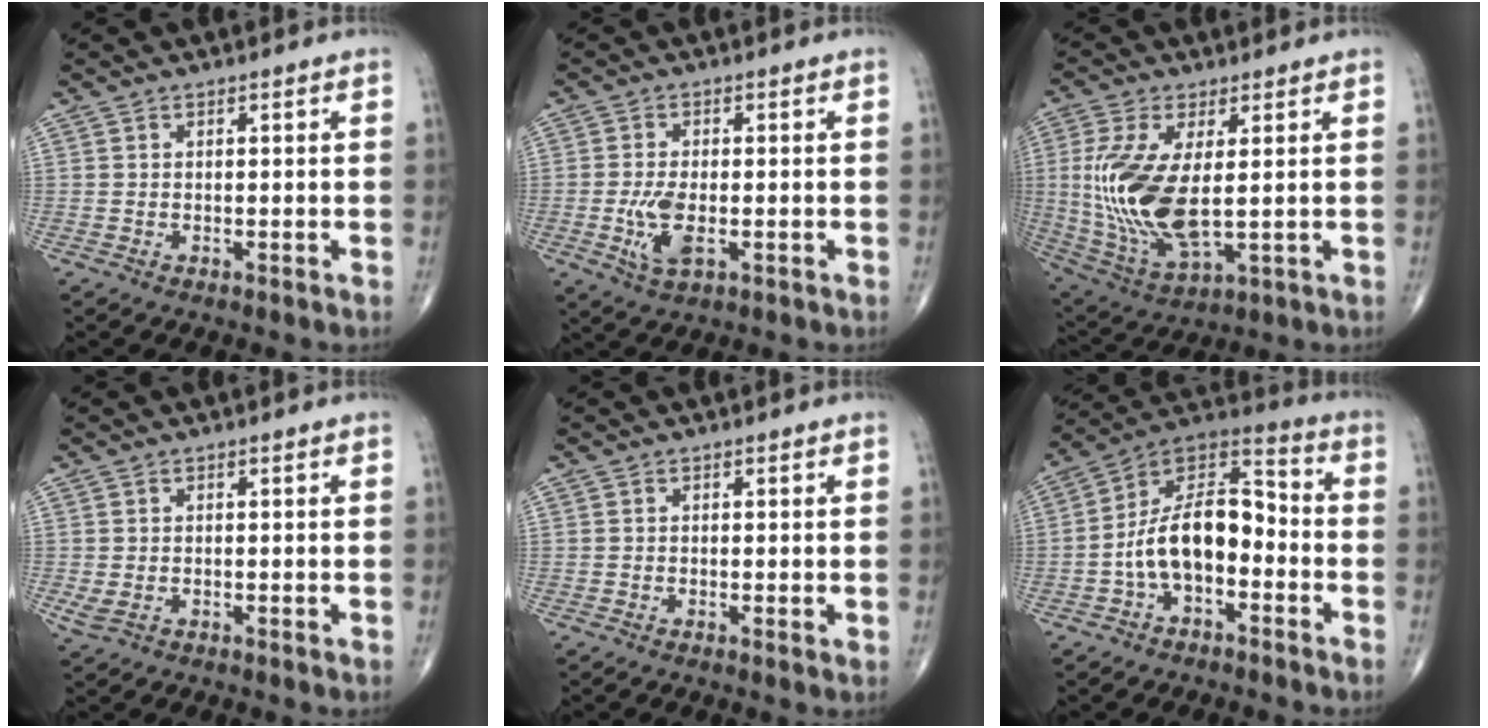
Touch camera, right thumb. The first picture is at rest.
{"total": 6.2, "force": [-1.4, 2.8, 5.3], "torque": [-0.111, -0.004, -0.023]}
{"total": 16.4, "force": [0.8, 7.1, 14.8], "torque": [-0.325, -0.020, 0.029]}
{"total": 2.2, "force": [-0.2, 1.4, 1.7], "torque": [-0.042, -0.002, 0.001]}
{"total": 0.8, "force": [0.0, 0.2, 0.8], "torque": [-0.014, -0.004, -0.004]}
{"total": 14.7, "force": [-3.3, 8.2, 11.7], "torque": [-0.187, 0.053, -0.067]}